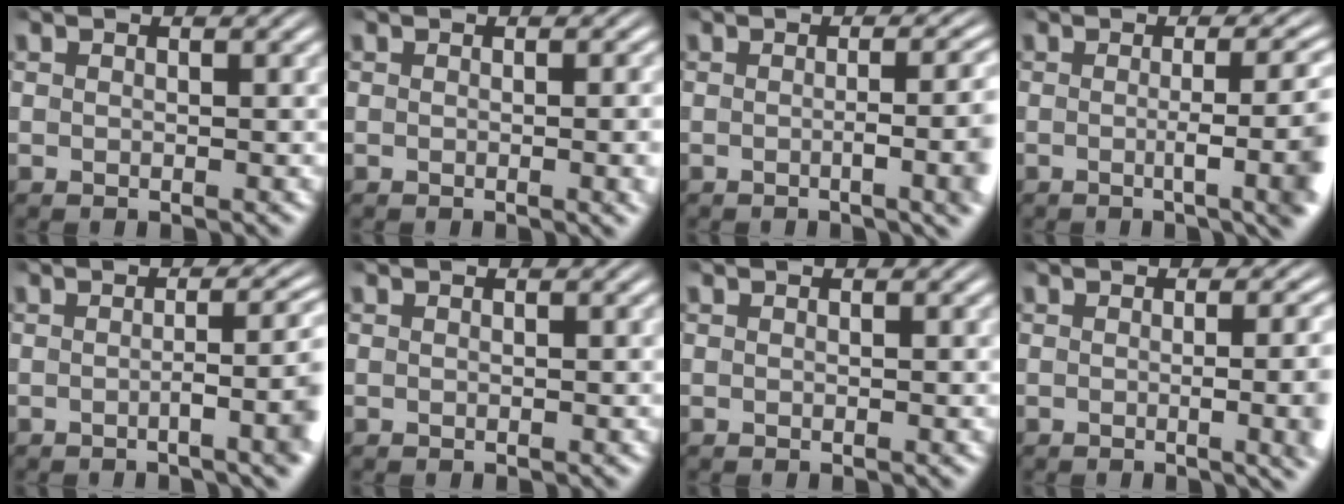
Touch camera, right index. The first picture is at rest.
{"total": 1.5, "force": [-0.1, 0.2, 1.5], "torque": [-0.014, 0.007, -0.006]}
{"total": 4.5, "force": [-0.3, 1.3, 4.3], "torque": [-0.043, 0.010, -0.015]}
{"total": 5.9, "force": [-0.7, 1.5, 5.6], "torque": [-0.059, 0.005, -0.023]}
{"total": 4.2, "force": [-0.6, 1.4, 3.9], "torque": [-0.046, 0.006, -0.019]}
{"total": 0.0}
{"total": 0.0}
{"total": 5.3, "force": [0.1, 1.8, 5.0], "torque": [-0.037, 0.018, -0.014]}